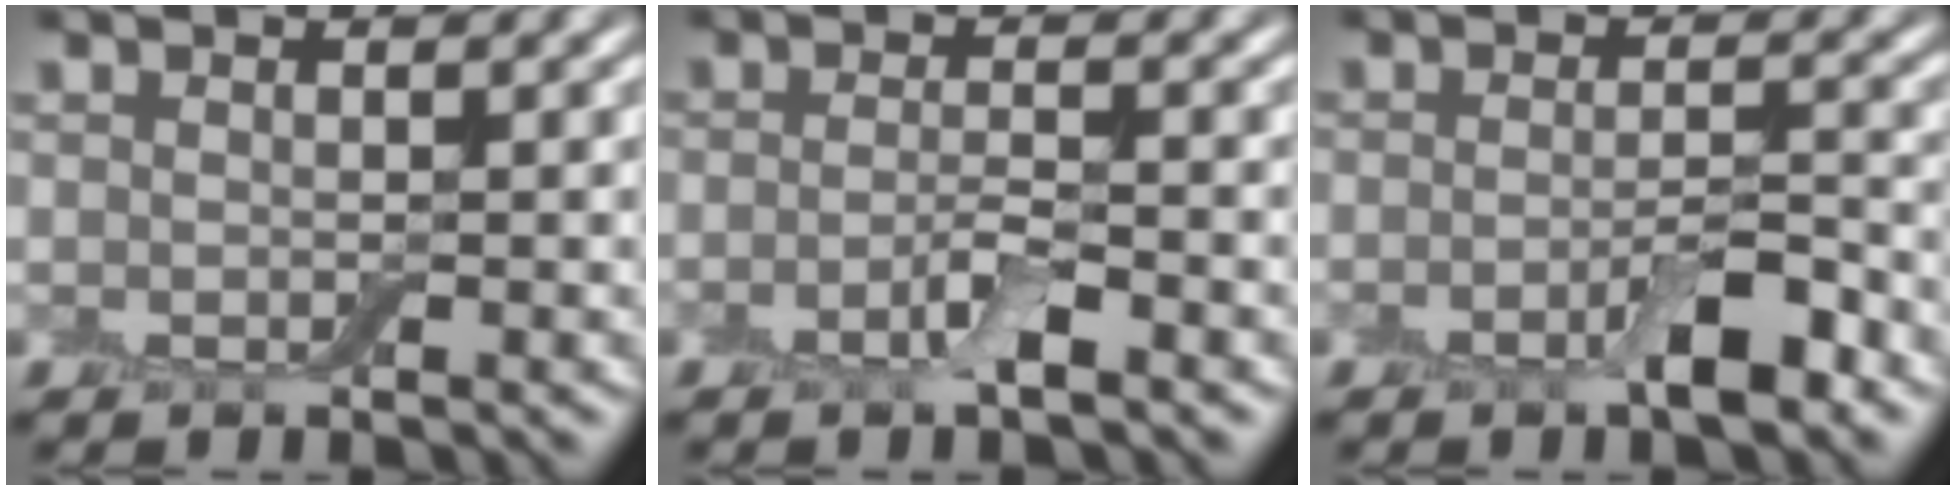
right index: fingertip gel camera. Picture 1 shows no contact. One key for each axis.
{"total": 2.2, "fx": -1.2, "fy": 0.5, "fz": 1.8, "tx": -0.036, "ty": 0.001, "tz": -0.027}
{"total": 3.1, "fx": -1.6, "fy": 0.8, "fz": 2.5, "tx": -0.042, "ty": 0.004, "tz": -0.032}